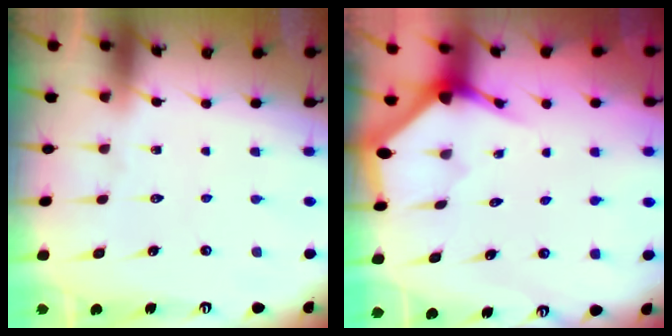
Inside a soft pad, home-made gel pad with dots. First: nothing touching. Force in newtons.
{"total": 3.0, "press": 3.0, "slide": 0.2}